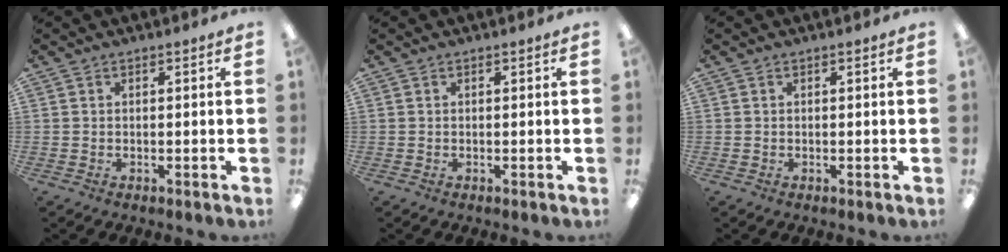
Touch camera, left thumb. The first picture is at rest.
{"total": 0.0}
{"total": 0.0}